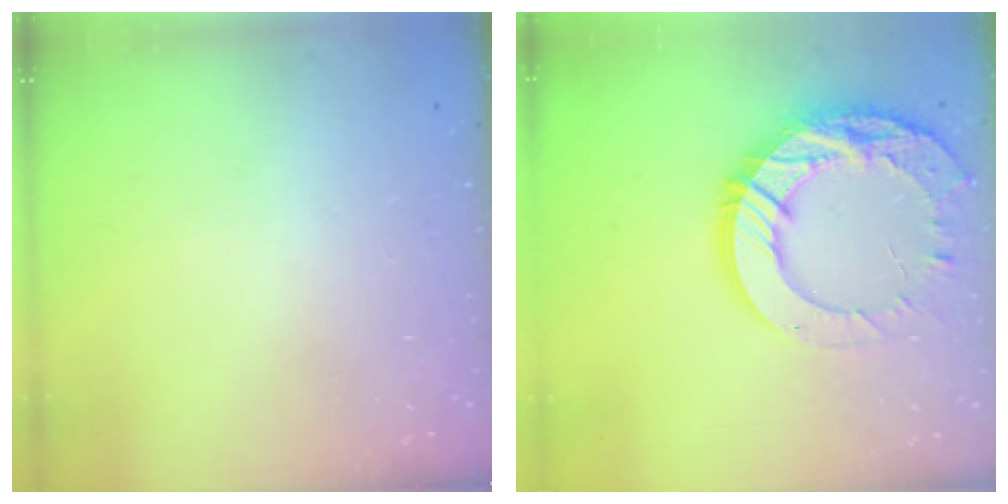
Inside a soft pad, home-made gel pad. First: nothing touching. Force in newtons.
{"total": 20.2, "press": 20.2, "slide": 1.8}